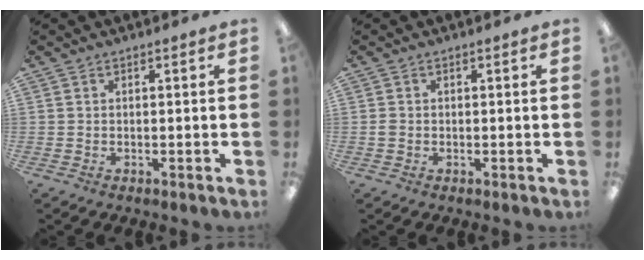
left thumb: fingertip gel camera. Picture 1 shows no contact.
{"total": 1.0, "force": [-0.2, 0.9, 0.4], "torque": [-0.007, 0.004, -0.004]}